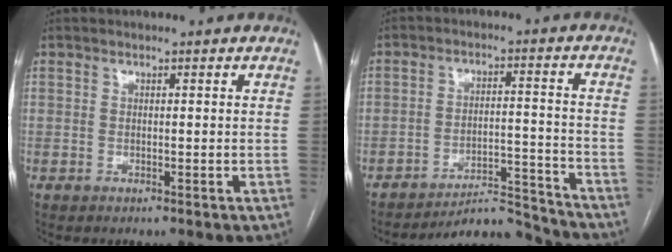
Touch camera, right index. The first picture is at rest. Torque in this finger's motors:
{"motor_torque": [-0.76, -0.19, -0.25, -0.09]}